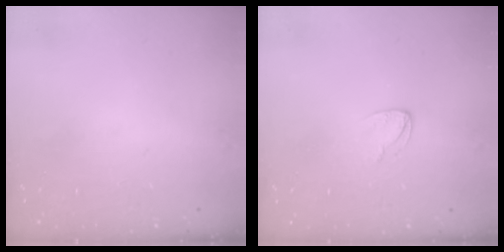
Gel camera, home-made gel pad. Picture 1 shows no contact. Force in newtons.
{"total": 3.9, "press": 3.9, "slide": 0.4}